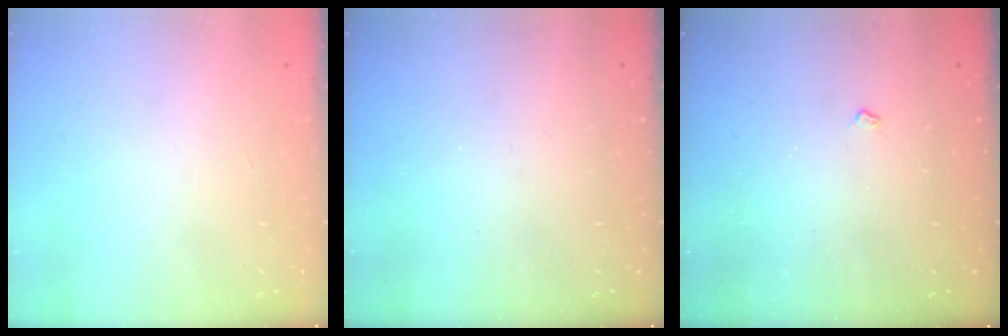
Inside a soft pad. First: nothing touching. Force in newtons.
{"total": 0.0}
{"total": 3.0, "press": 2.9, "slide": 0.5}